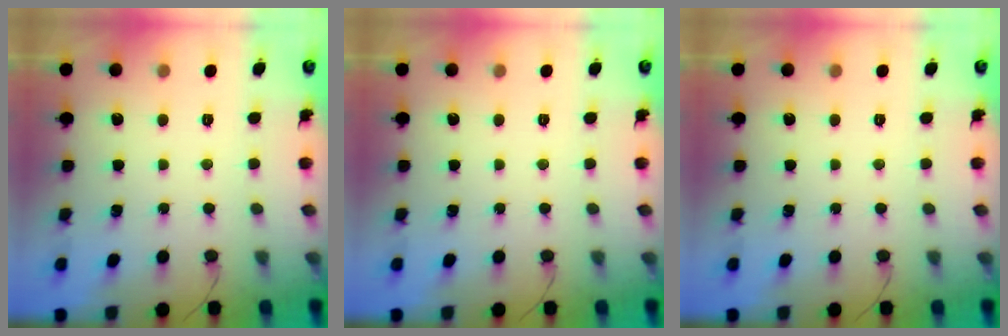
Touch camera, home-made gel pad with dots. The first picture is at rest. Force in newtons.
{"total": 0.0}
{"total": 0.0}